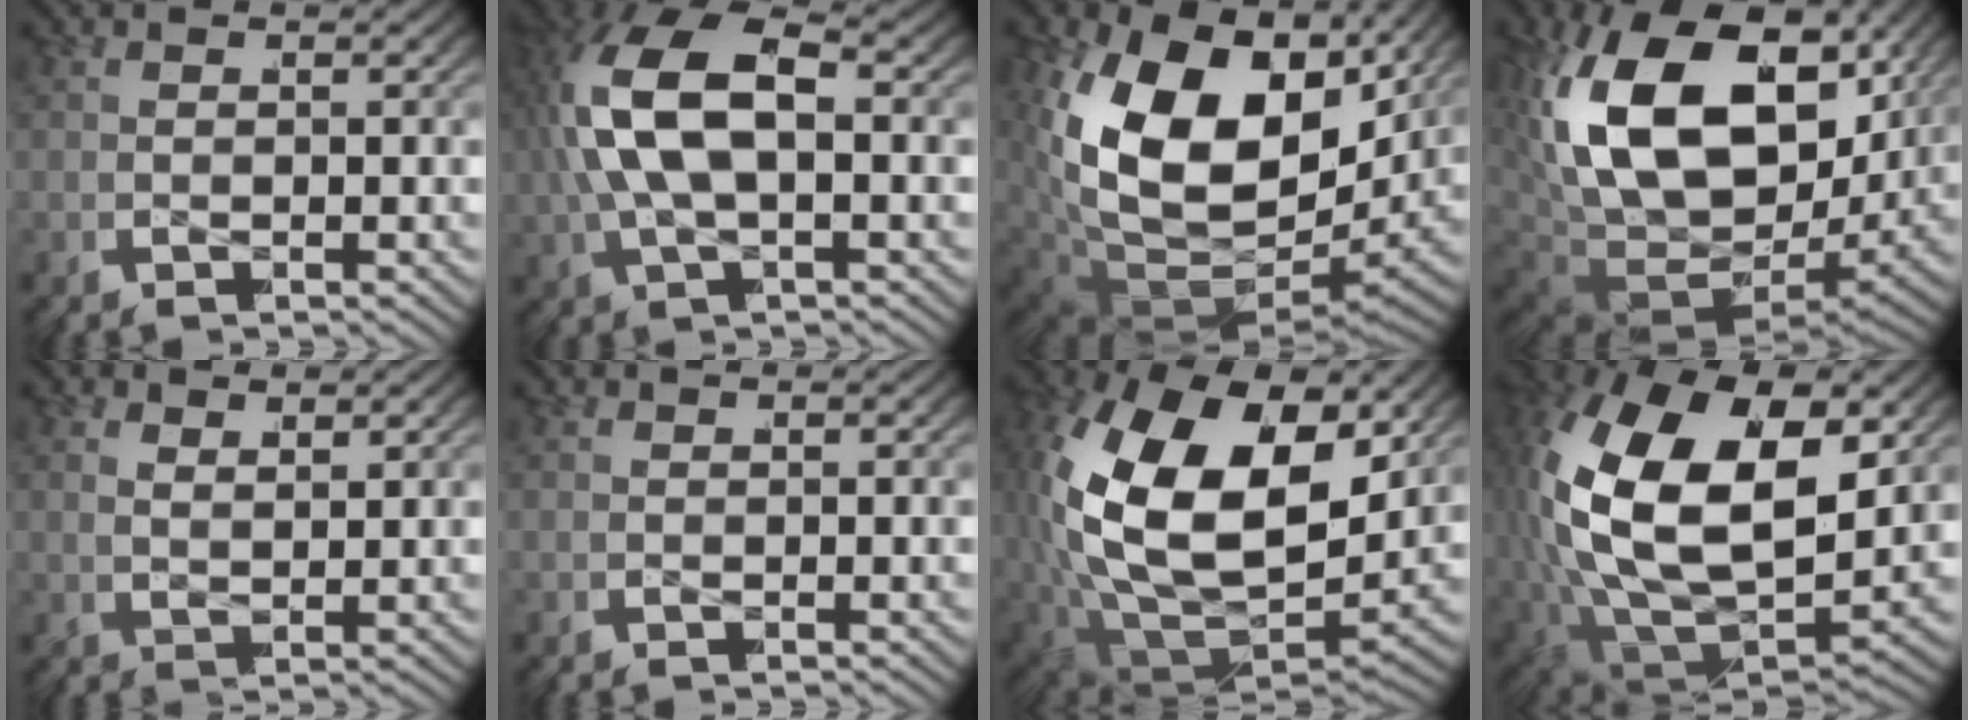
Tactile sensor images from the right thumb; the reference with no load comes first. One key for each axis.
{"total": 10.0, "fx": 1.1, "fy": 5.8, "fz": 8.1, "tx": -0.180, "ty": -0.009, "tz": 0.022}
{"total": 17.6, "fx": 1.4, "fy": 11.1, "fz": 13.5, "tx": -0.284, "ty": -0.048, "tz": 0.047}
{"total": 19.2, "fx": 1.4, "fy": 12.4, "fz": 14.6, "tx": -0.311, "ty": -0.049, "tz": 0.044}
{"total": 1.5, "fx": 1.0, "fy": 0.6, "fz": 0.9, "tx": -0.010, "ty": 0.001, "tz": 0.018}
{"total": 0.0}
{"total": 17.7, "fx": 1.0, "fy": 11.7, "fz": 13.2, "tx": -0.311, "ty": -0.063, "tz": 0.040}
{"total": 19.5, "fx": 1.0, "fy": 12.9, "fz": 14.6, "tx": -0.321, "ty": -0.053, "tz": 0.037}